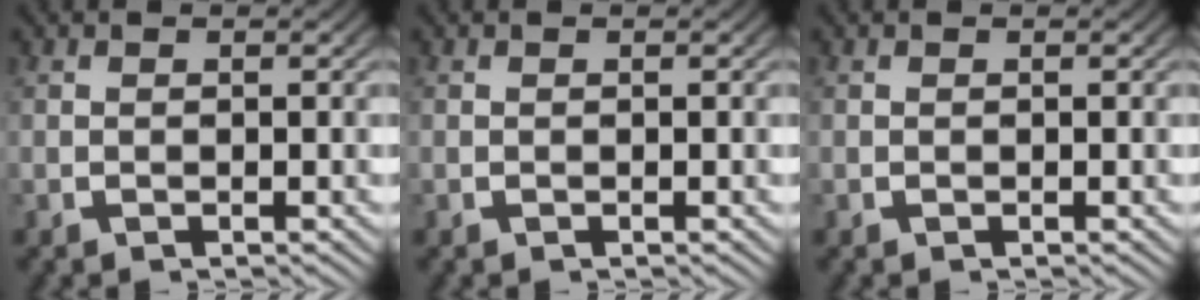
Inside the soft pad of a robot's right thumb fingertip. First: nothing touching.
{"total": 0.0}
{"total": 0.0}